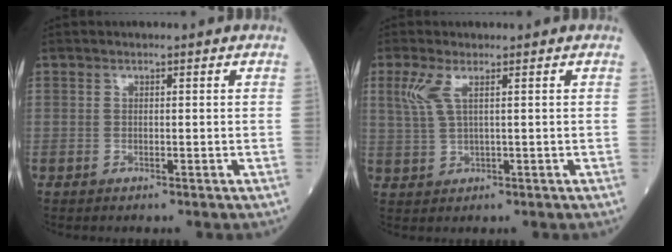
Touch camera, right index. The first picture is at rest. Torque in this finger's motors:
{"motor_torque": [0.35, 0.47, 0.26, 0.09]}